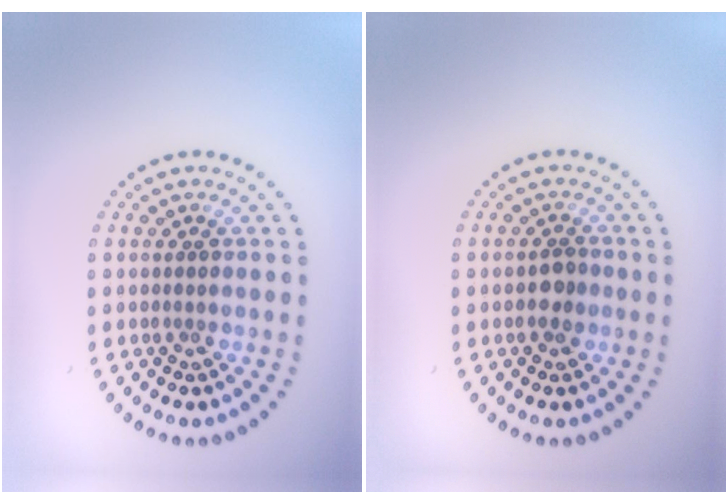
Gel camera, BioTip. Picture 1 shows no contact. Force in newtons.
{"total": 1.6, "press": 1.5, "slide": 0.5}